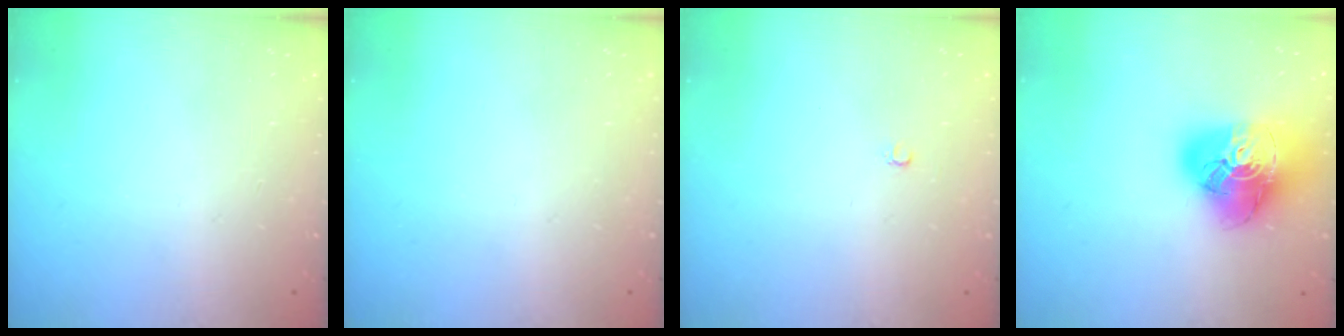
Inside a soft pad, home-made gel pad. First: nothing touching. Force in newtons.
{"total": 0.0}
{"total": 2.4, "press": 2.4, "slide": 0.2}
{"total": 20.6, "press": 20.5, "slide": 2.1}